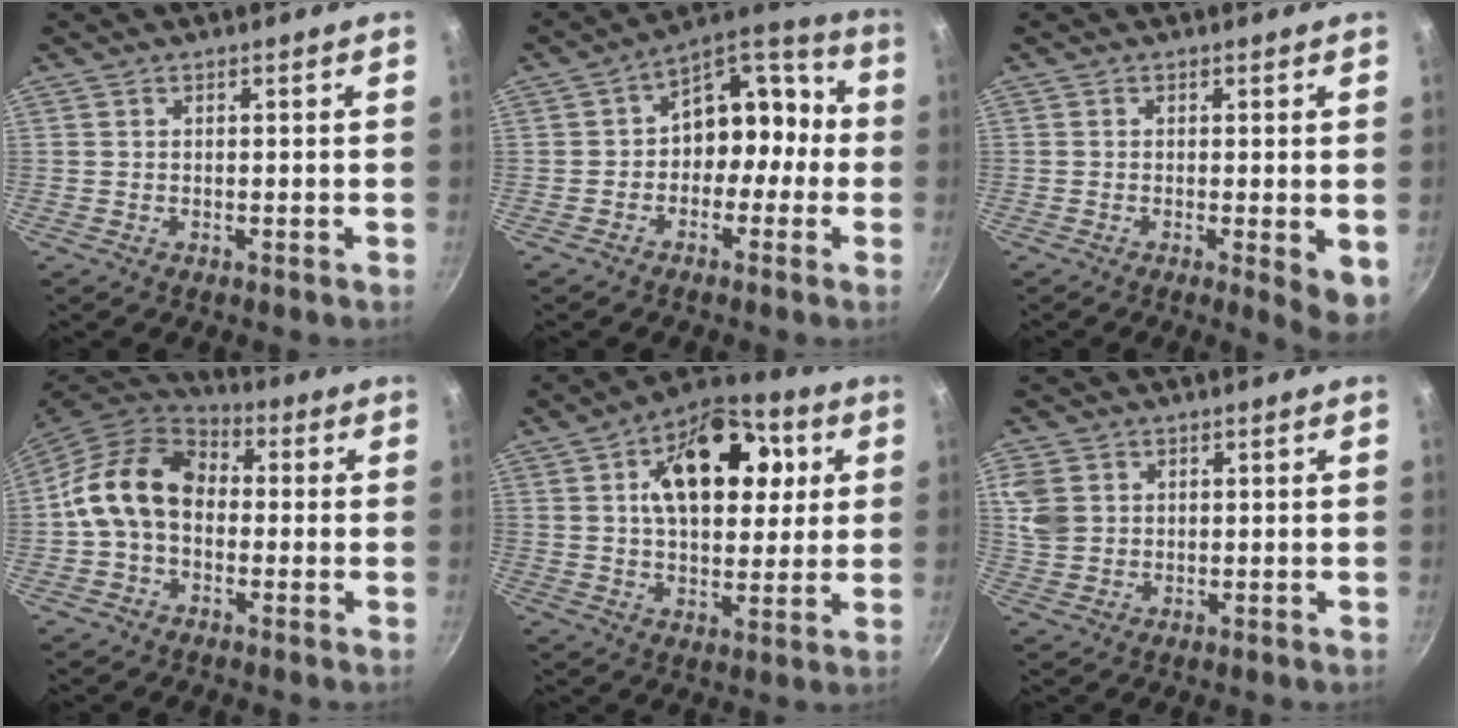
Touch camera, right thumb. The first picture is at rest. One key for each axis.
{"total": 12.6, "fx": -0.7, "fy": 8.3, "fz": 9.4, "tx": -0.083, "ty": 0.047, "tz": -0.028}
{"total": 4.8, "fx": -1.0, "fy": 1.1, "fz": 4.6, "tx": -0.067, "ty": -0.014, "tz": -0.016}
{"total": 14.0, "fx": -0.8, "fy": 10.1, "fz": 9.6, "tx": -0.167, "ty": 0.036, "tz": -0.028}
{"total": 19.0, "fx": 5.3, "fy": 10.9, "fz": 14.7, "tx": -0.181, "ty": 0.008, "tz": 0.075}
{"total": 5.8, "fx": 1.6, "fy": 4.7, "fz": 3.0, "tx": -0.055, "ty": 0.000, "tz": 0.038}